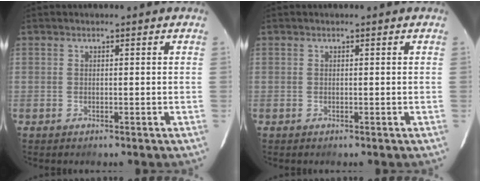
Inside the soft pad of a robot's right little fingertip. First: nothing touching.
{"total": 0.0}